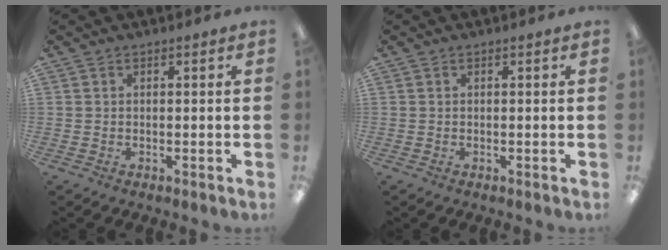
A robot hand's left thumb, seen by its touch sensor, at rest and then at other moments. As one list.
[{"total": 0.0}]